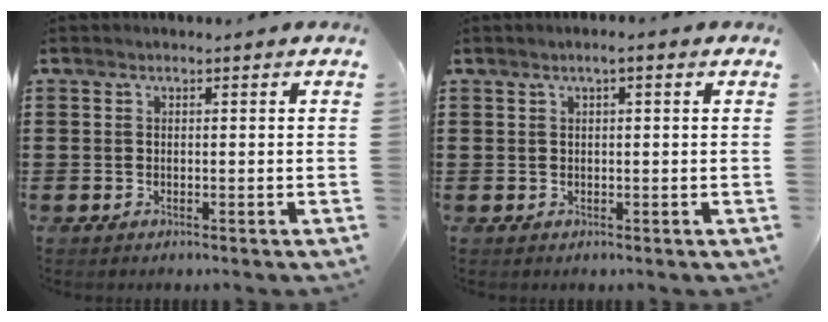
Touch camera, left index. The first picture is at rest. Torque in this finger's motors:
{"motor_torque": [0.80, 0.80, 0.06, 0.01]}